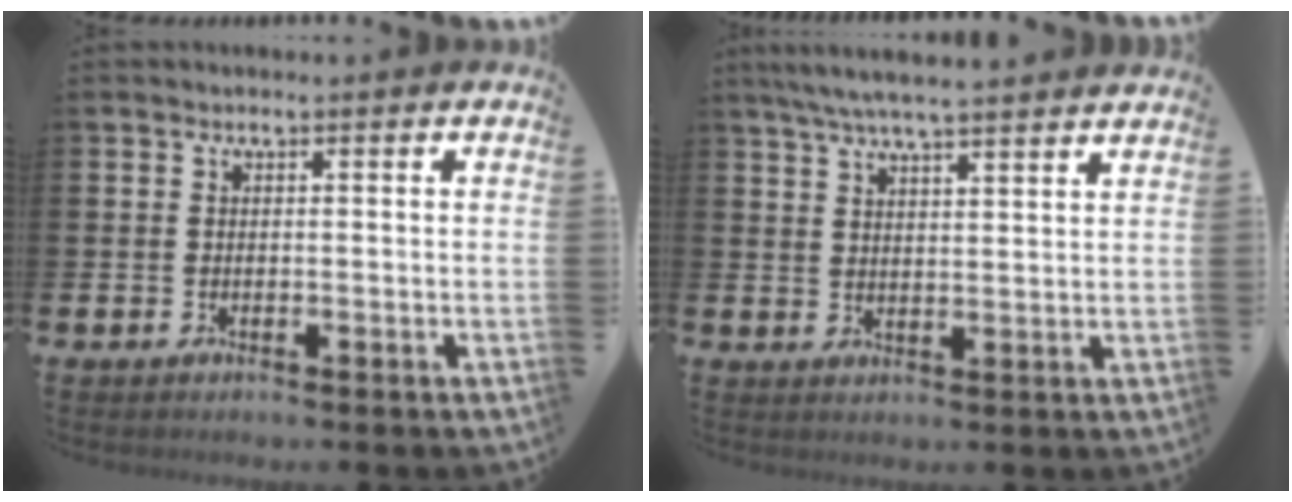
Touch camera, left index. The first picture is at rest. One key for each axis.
{"total": 6.0, "fx": 5.6, "fy": 0.2, "fz": 2.1, "tx": -0.053, "ty": -0.021, "tz": 0.101}